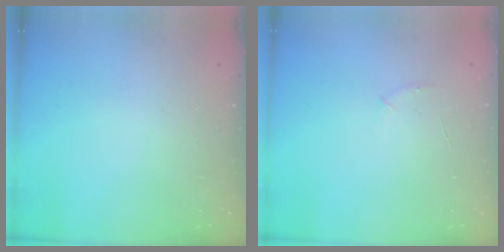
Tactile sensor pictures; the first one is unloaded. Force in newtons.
{"total": 4.7, "press": 4.4, "slide": 1.4}